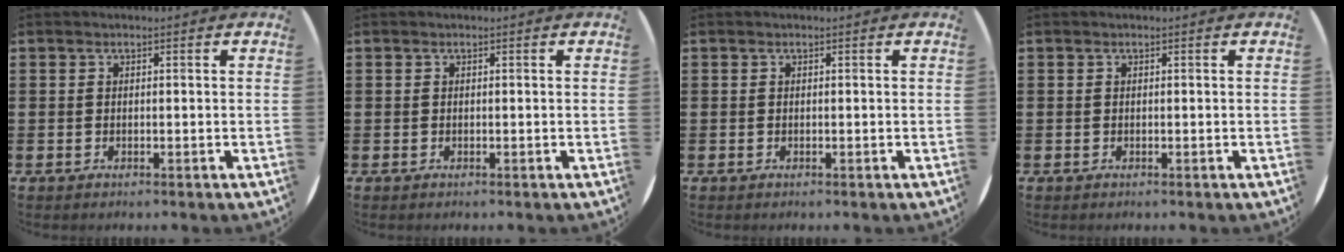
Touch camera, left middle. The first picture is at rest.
{"total": 0.0}
{"total": 0.0}
{"total": 0.0}